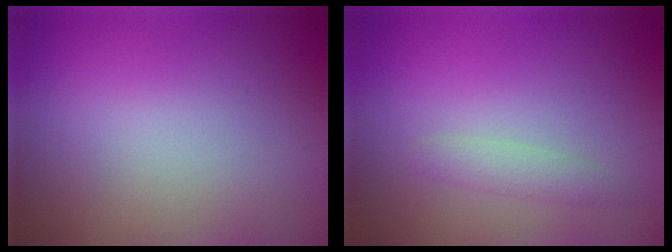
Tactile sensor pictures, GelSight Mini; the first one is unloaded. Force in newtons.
{"total": 1.4, "press": 1.4, "slide": 0.1}